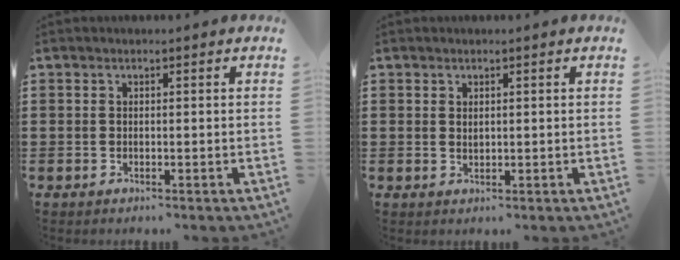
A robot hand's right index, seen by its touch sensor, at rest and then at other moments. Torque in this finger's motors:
{"motor_torque": [-0.90, 1.25, -0.05, -0.02]}